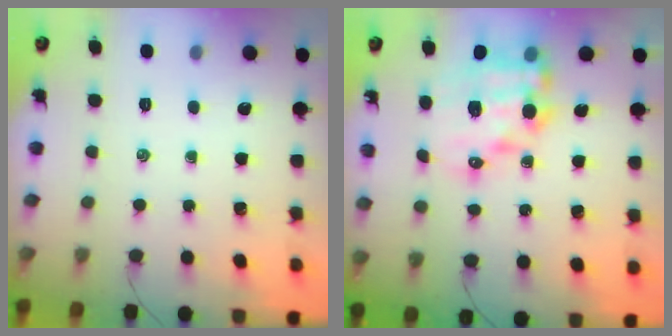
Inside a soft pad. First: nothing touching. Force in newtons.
{"total": 14.6, "press": 14.3, "slide": 3.2}